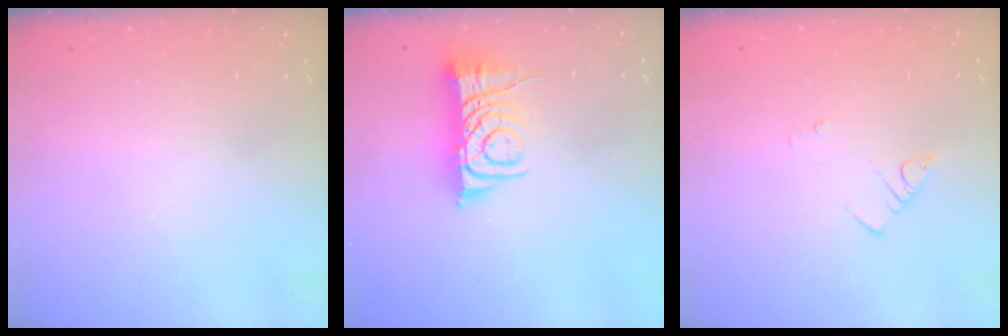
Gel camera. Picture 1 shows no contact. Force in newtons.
{"total": 8.6, "press": 8.5, "slide": 1.0}
{"total": 2.1, "press": 2.1, "slide": 0.4}